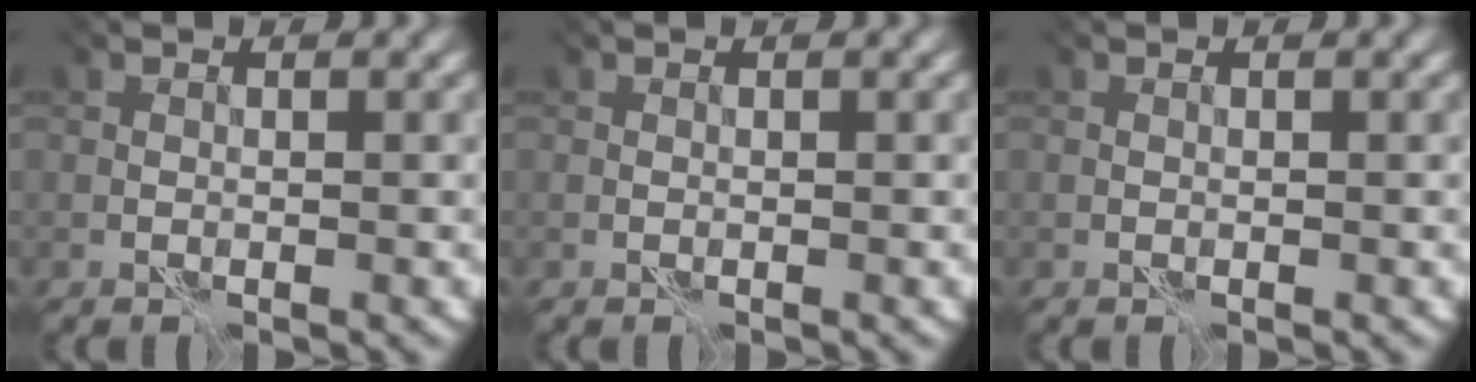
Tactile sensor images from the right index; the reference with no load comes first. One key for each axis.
{"total": 0.0}
{"total": 0.0}